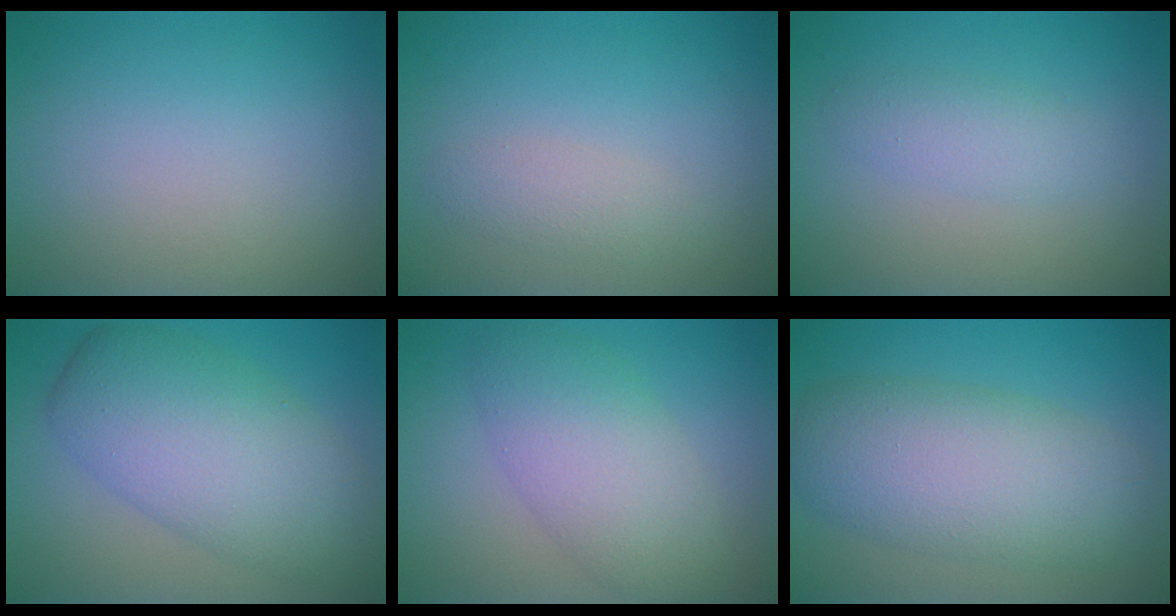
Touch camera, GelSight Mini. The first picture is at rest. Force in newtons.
{"total": 1.7, "press": 1.7, "slide": 0.0}
{"total": 1.9, "press": 1.9, "slide": 0.1}
{"total": 8.3, "press": 8.3, "slide": 0.4}
{"total": 5.6, "press": 5.6, "slide": 0.2}
{"total": 7.6, "press": 7.6, "slide": 0.6}